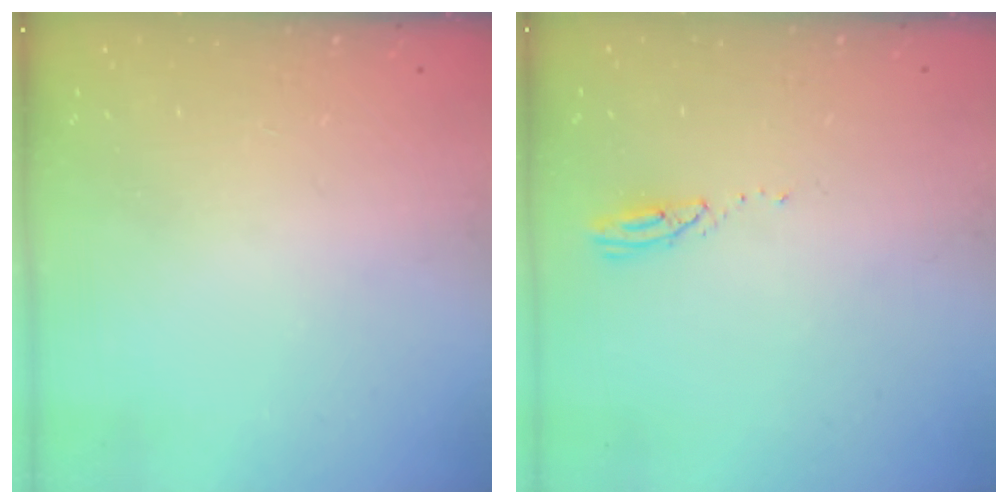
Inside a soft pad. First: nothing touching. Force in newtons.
{"total": 3.2, "press": 3.2, "slide": 0.2}